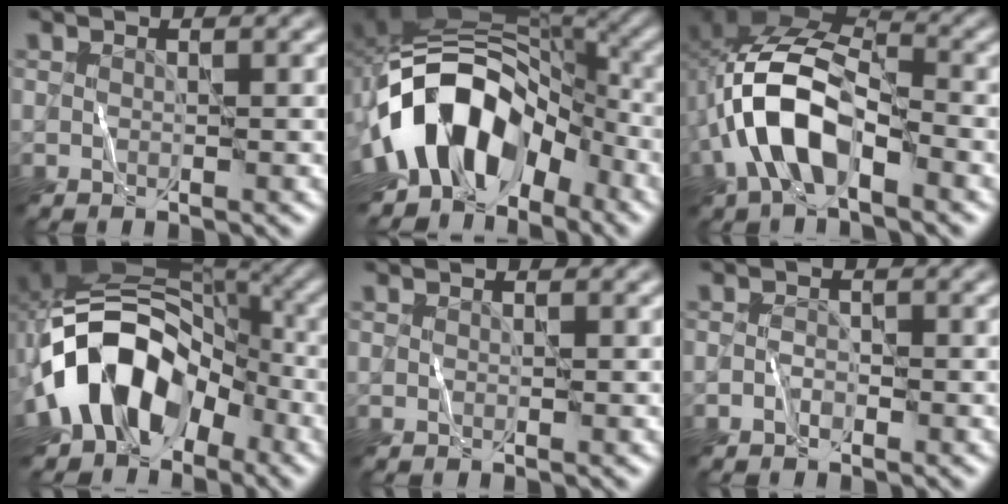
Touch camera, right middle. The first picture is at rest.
{"total": 14.3, "force": [-5.1, 9.7, 9.2], "torque": [-0.145, 0.000, -0.097]}
{"total": 9.8, "force": [-3.0, 5.4, 7.7], "torque": [-0.159, 0.007, -0.064]}
{"total": 13.0, "force": [-4.6, 9.3, 7.8], "torque": [-0.123, 0.011, -0.098]}
{"total": 0.0}
{"total": 0.9, "force": [-0.7, 0.5, 0.2], "torque": [-0.001, 0.004, -0.016]}